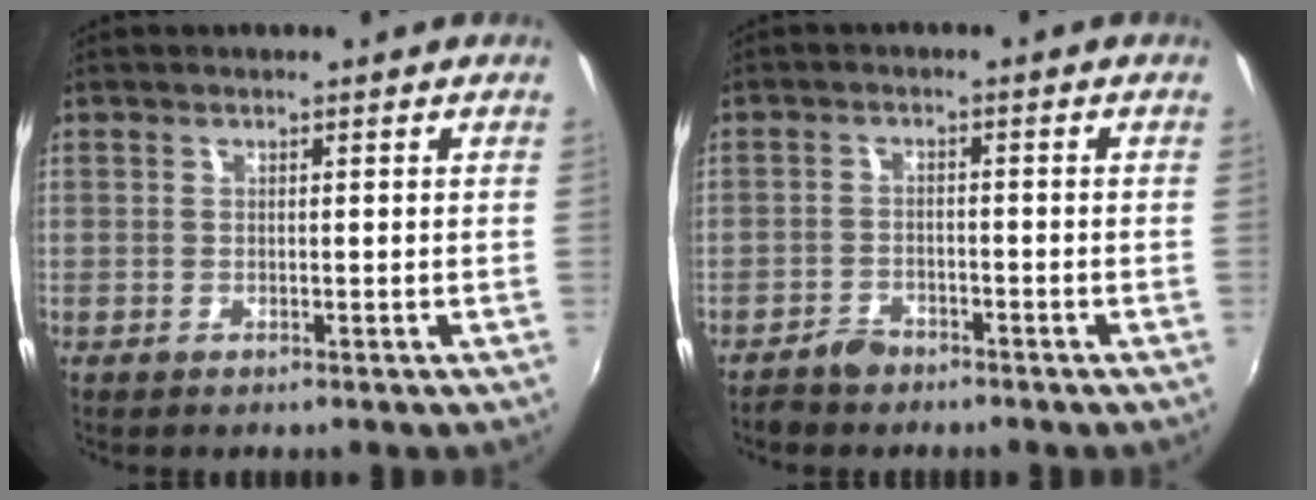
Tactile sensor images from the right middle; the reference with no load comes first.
{"total": 3.7, "force": [-3.2, 1.7, 0.8], "torque": [-0.028, 0.005, -0.056]}